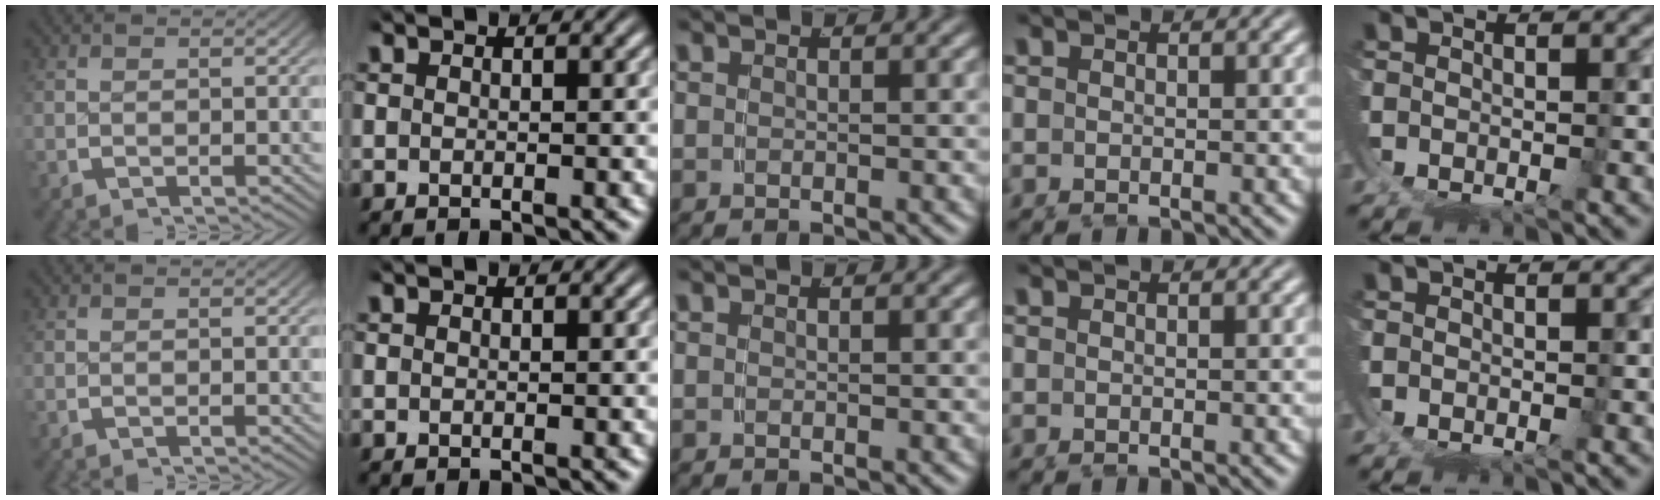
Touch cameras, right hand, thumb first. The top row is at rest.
{}